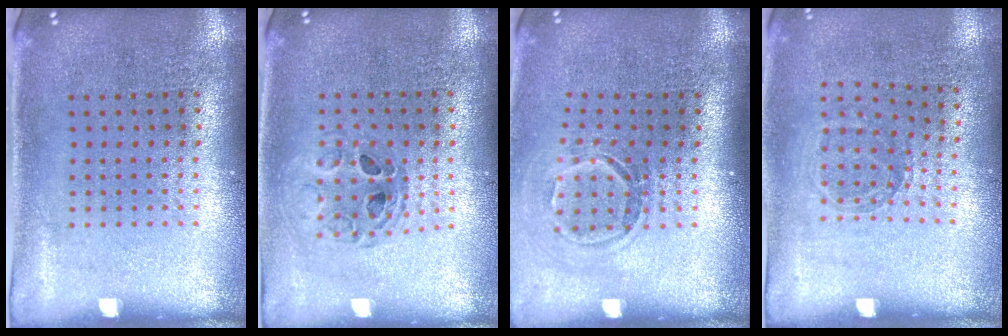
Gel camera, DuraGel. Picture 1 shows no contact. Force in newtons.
{"total": 0.6, "press": 0.6, "slide": 0.1}
{"total": 1.6, "press": 1.1, "slide": 1.2}
{"total": 0.9, "press": 0.8, "slide": 0.5}